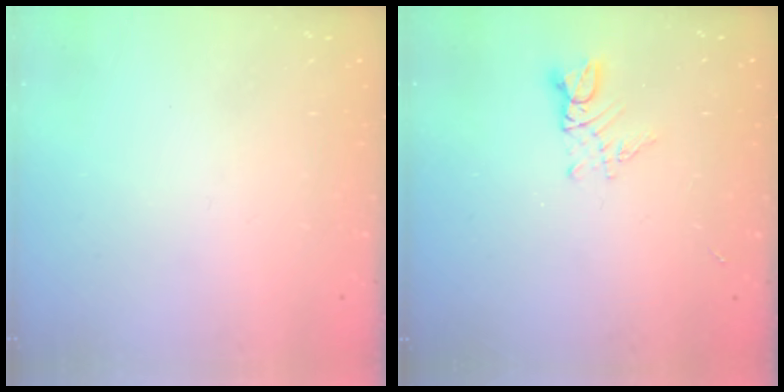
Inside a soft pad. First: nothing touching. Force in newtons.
{"total": 3.5, "press": 3.5, "slide": 0.4}